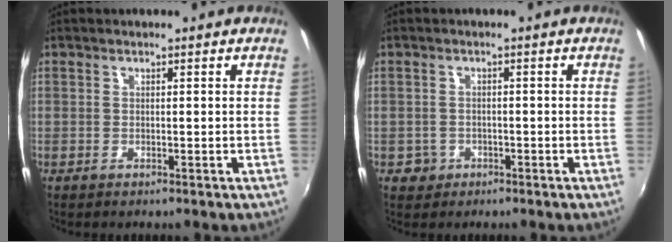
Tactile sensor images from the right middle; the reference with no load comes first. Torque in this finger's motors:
{"motor_torque": [0.41, -0.13, -0.04, -0.01]}